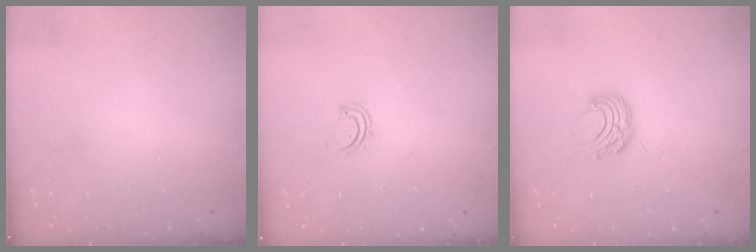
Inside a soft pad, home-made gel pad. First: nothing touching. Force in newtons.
{"total": 2.9, "press": 2.9, "slide": 0.3}
{"total": 7.4, "press": 7.4, "slide": 0.7}